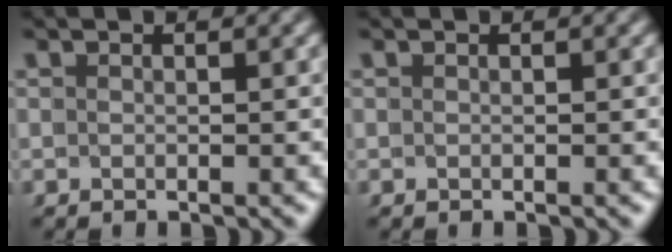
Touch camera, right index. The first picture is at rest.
{"total": 0.0}